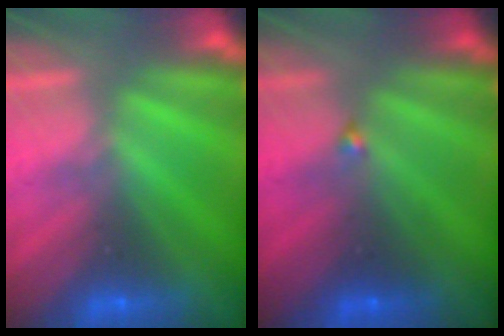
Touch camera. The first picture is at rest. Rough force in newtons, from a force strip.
{"total": 1.9}